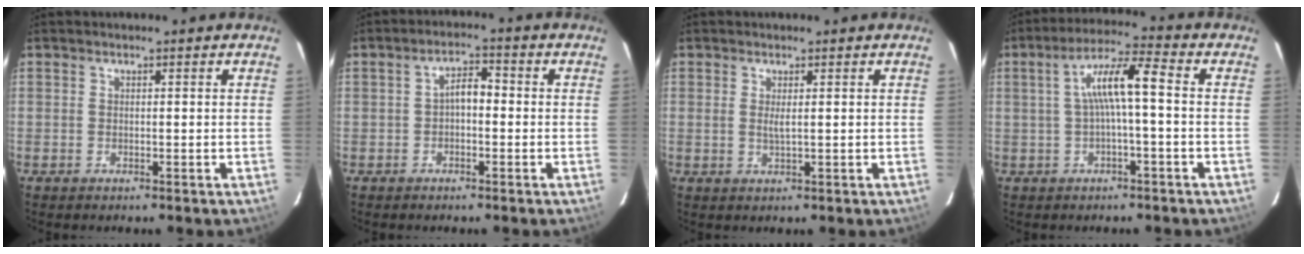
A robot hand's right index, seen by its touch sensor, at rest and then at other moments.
{"total": 3.2, "force": [-0.6, 1.7, 2.6], "torque": [-0.046, 0.013, -0.011]}
{"total": 1.5, "force": [0.3, 0.1, 1.5], "torque": [-0.027, -0.002, 0.005]}
{"total": 7.5, "force": [-0.3, 0.7, 7.5], "torque": [-0.148, 0.020, 0.000]}